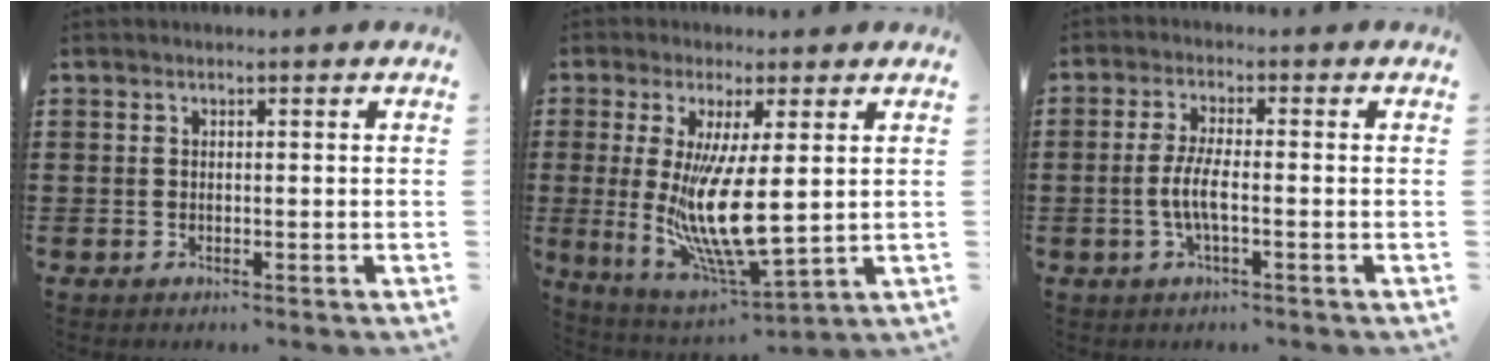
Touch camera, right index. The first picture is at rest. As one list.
[{"total": 11.0, "force": [1.0, 2.7, 10.6], "torque": [-0.206, -0.028, 0.018]}, {"total": 4.6, "force": [-1.3, 0.9, 4.3], "torque": [-0.105, -0.008, -0.034]}]